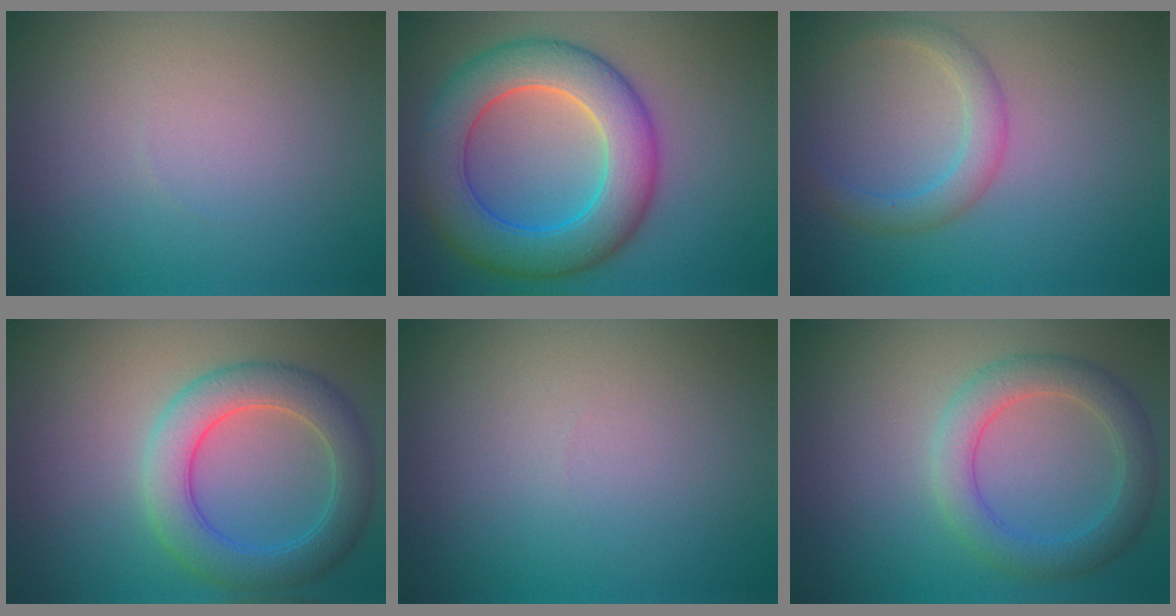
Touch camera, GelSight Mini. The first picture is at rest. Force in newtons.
{"total": 8.8, "press": 8.8, "slide": 0.1}
{"total": 2.5, "press": 2.5, "slide": 0.1}
{"total": 5.6, "press": 5.6, "slide": 0.2}
{"total": 0.0}
{"total": 4.1, "press": 4.1, "slide": 0.1}